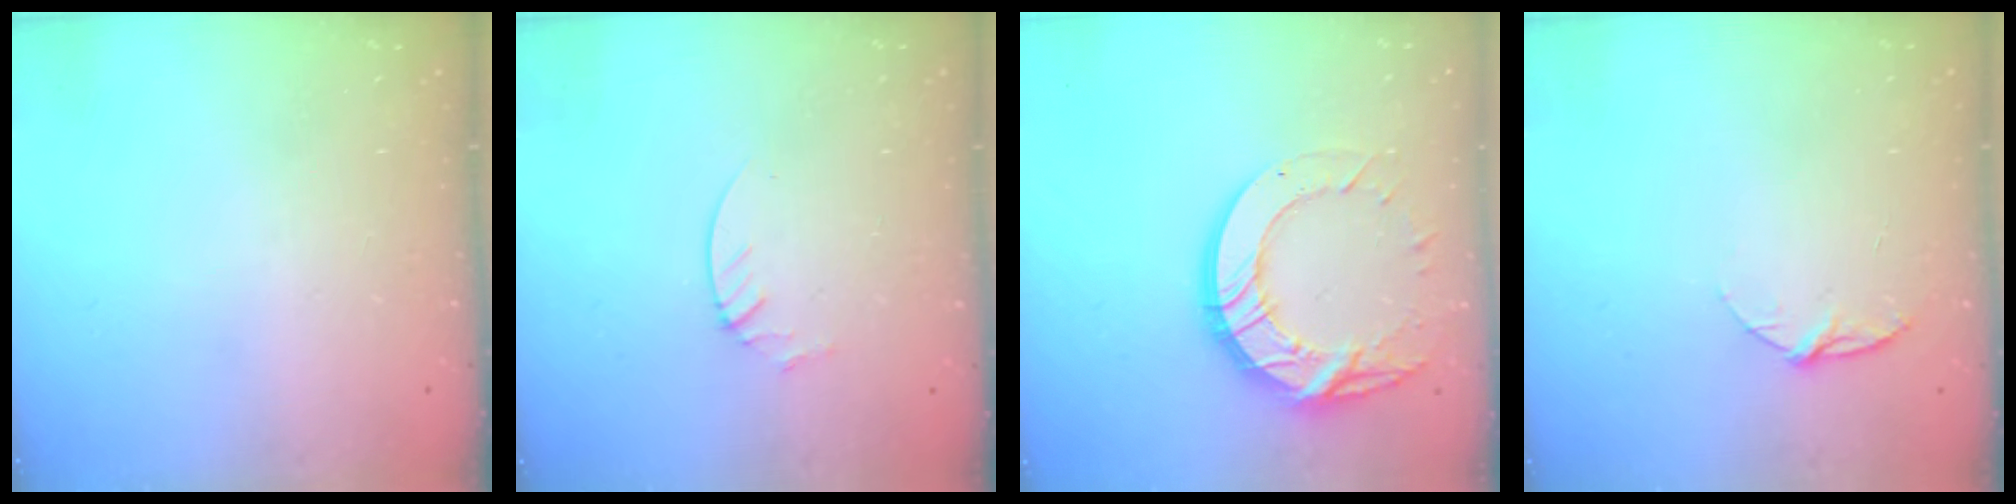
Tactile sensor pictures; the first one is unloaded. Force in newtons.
{"total": 2.1, "press": 2.1, "slide": 0.2}
{"total": 15.8, "press": 15.8, "slide": 1.1}
{"total": 5.2, "press": 5.2, "slide": 0.5}